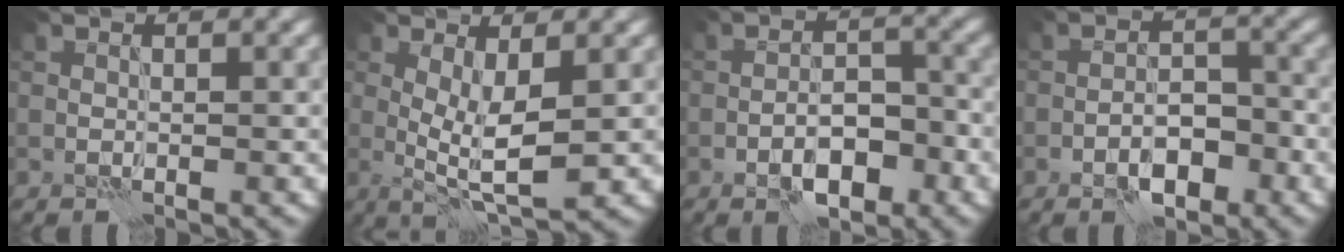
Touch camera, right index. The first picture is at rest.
{"total": 4.8, "force": [-0.1, 1.1, 4.7], "torque": [-0.082, -0.009, 0.001]}
{"total": 4.5, "force": [-2.6, 1.8, 3.2], "torque": [-0.043, 0.007, -0.043]}
{"total": 4.0, "force": [-2.4, 1.7, 2.7], "torque": [-0.034, 0.007, -0.041]}